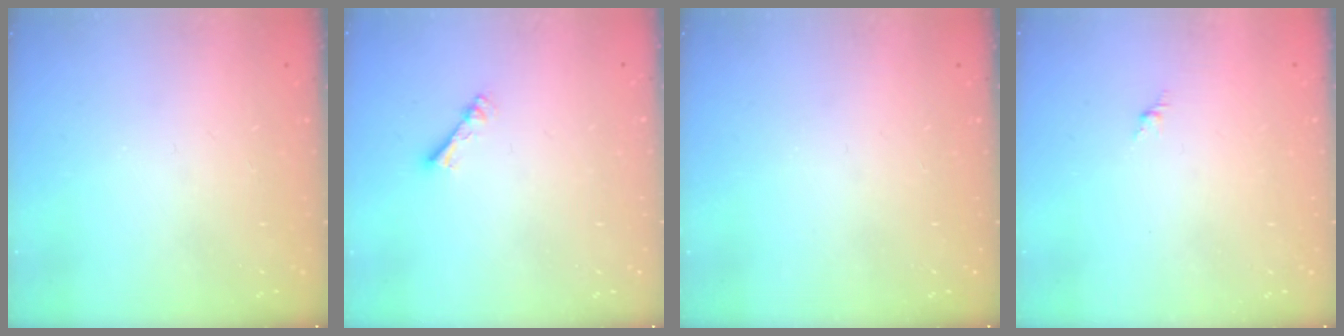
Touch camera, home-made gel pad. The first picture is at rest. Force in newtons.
{"total": 2.4, "press": 2.4, "slide": 0.4}
{"total": 0.0}
{"total": 0.0}